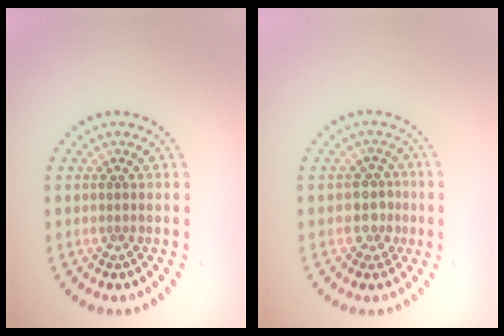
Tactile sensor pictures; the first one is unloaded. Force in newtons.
{"total": 2.2, "press": 1.9, "slide": 1.1}